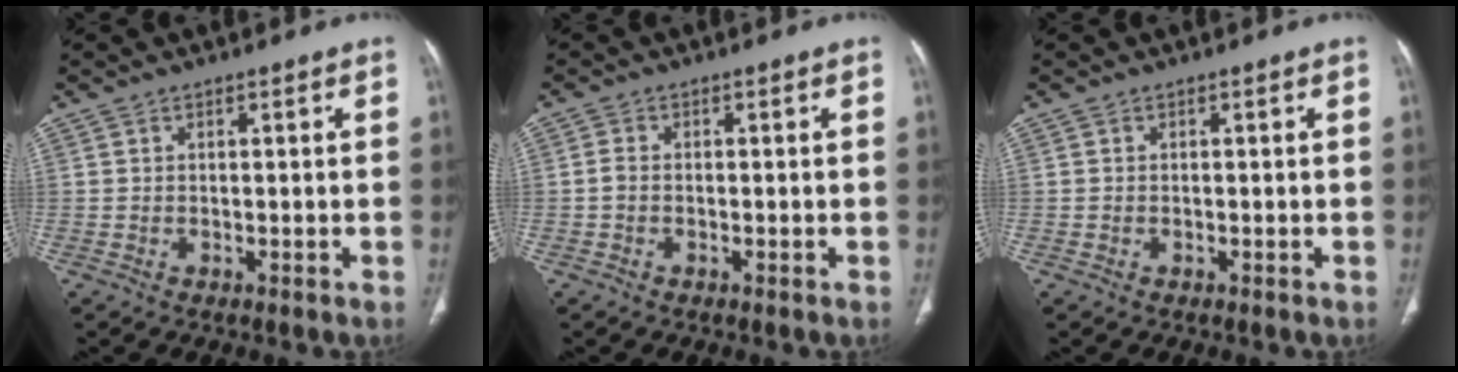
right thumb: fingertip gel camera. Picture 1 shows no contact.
{"total": 1.3, "force": [-0.4, 0.9, 0.8], "torque": [-0.018, 0.002, -0.011]}
{"total": 0.0}